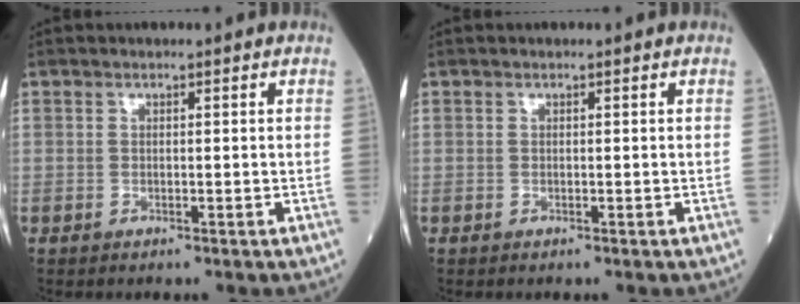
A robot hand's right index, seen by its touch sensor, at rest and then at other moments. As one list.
[{"total": 0.0}]